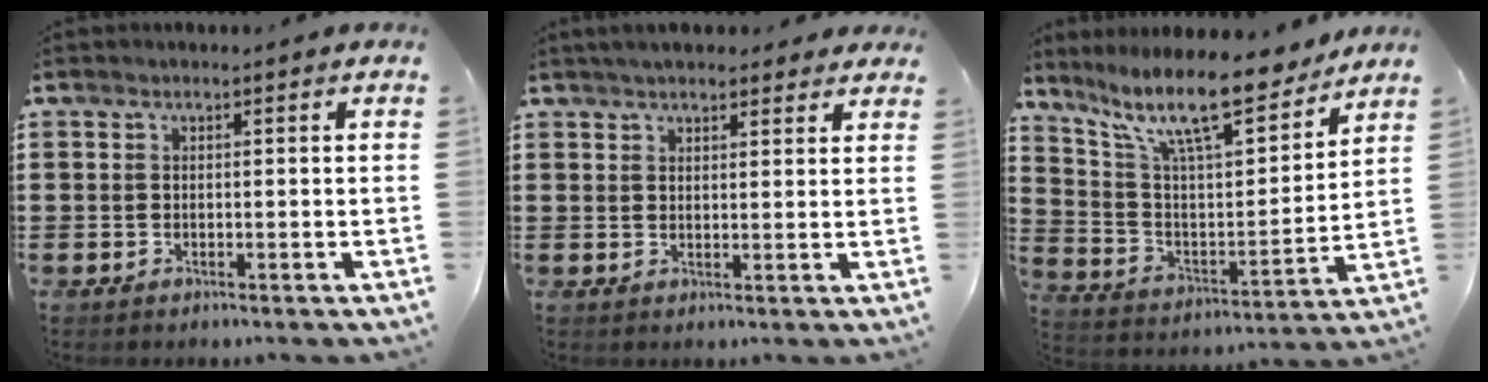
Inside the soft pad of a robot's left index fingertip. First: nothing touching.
{"total": 3.6, "force": [3.2, 0.8, 1.3], "torque": [-0.032, 0.000, 0.060]}
{"total": 13.8, "force": [11.0, 2.2, 8.0], "torque": [-0.175, -0.061, 0.188]}